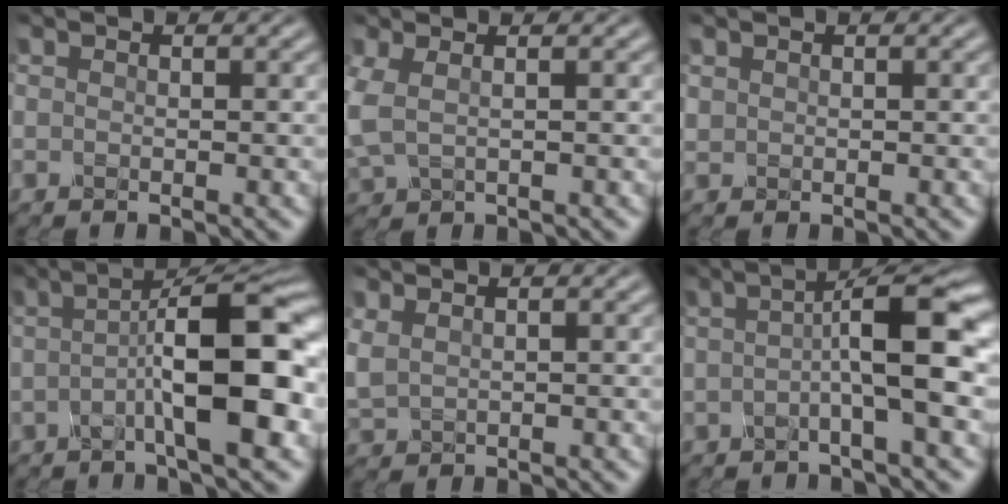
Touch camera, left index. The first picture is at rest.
{"total": 2.6, "force": [0.5, 1.4, 2.2], "torque": [-0.067, 0.000, 0.011]}
{"total": 0.6, "force": [0.4, 0.4, 0.1], "torque": [-0.001, -0.001, 0.011]}
{"total": 9.9, "force": [-1.0, 2.3, 9.6], "torque": [-0.124, 0.016, -0.026]}
{"total": 1.9, "force": [0.9, 1.2, 1.2], "torque": [-0.038, 0.002, 0.024]}
{"total": 7.0, "force": [0.1, 1.3, 6.9], "torque": [-0.101, 0.014, -0.008]}